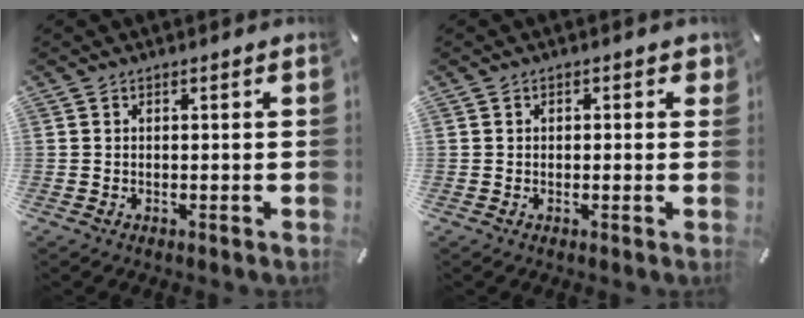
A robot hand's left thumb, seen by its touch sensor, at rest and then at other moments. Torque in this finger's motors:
{"motor_torque": [-0.11, -0.28, 0.14, 0.14, -0.01]}